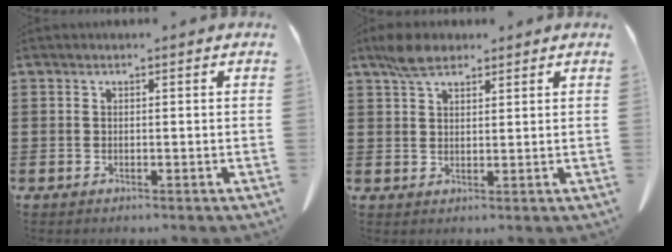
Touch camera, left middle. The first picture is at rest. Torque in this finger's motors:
{"motor_torque": [1.43, 0.71, 0.07, 0.08]}